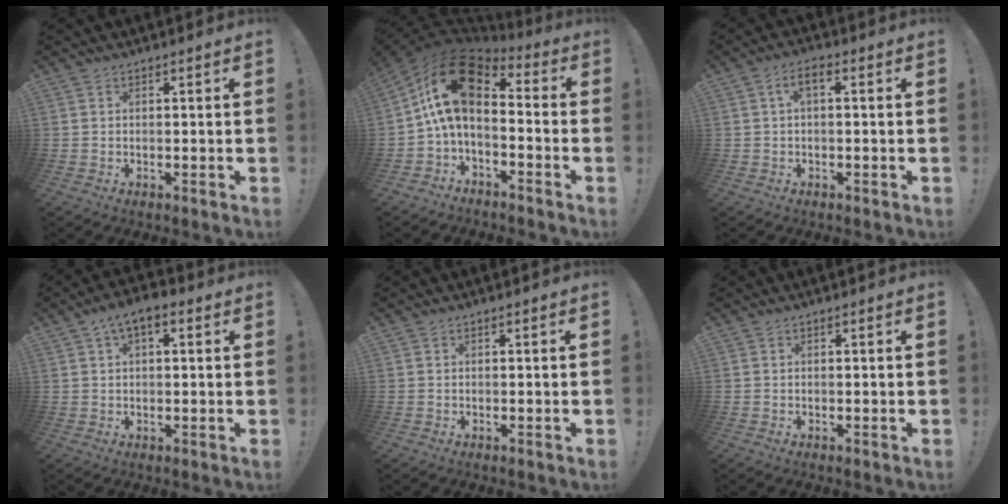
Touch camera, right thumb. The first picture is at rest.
{"total": 14.8, "force": [3.1, 8.7, 11.5], "torque": [-0.204, -0.011, 0.058]}
{"total": 3.6, "force": [0.4, 1.1, 3.4], "torque": [-0.064, 0.002, 0.006]}
{"total": 5.3, "force": [2.1, 2.6, 4.1], "torque": [-0.067, 0.002, 0.038]}
{"total": 0.0}
{"total": 0.0}